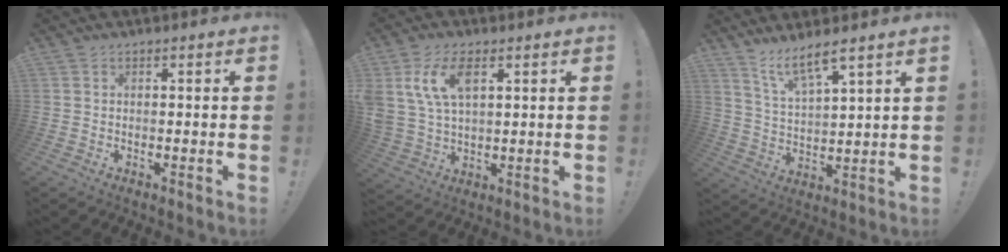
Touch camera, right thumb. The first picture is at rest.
{"total": 11.1, "force": [4.6, 6.3, 7.9], "torque": [-0.164, -0.007, 0.083]}
{"total": 8.1, "force": [6.7, 0.8, 4.5], "torque": [-0.082, -0.040, 0.117]}